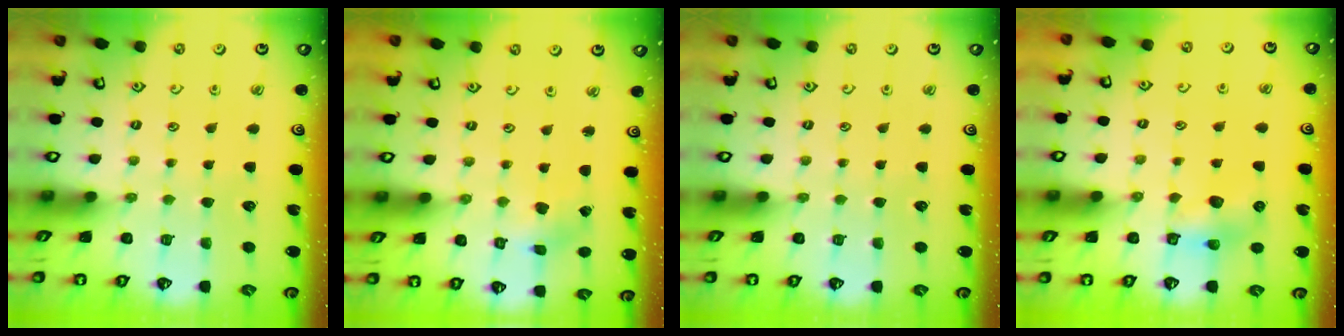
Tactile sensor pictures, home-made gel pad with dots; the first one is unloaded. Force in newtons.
{"total": 1.3, "press": 1.3, "slide": 0.2}
{"total": 0.0}
{"total": 7.5, "press": 7.4, "slide": 0.9}